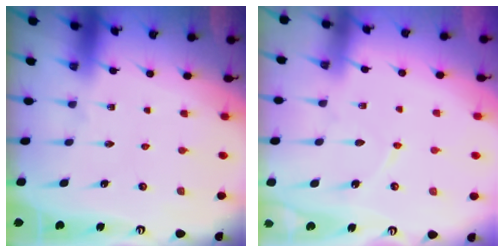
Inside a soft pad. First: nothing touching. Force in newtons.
{"total": 4.0, "press": 4.0, "slide": 0.4}